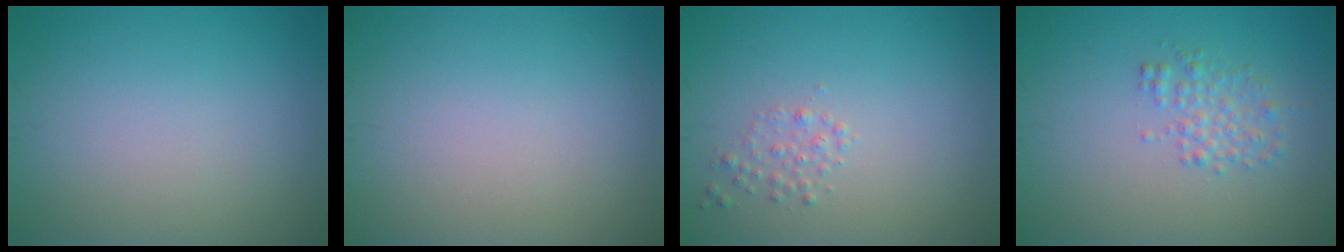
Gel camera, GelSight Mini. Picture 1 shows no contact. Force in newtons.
{"total": 0.0}
{"total": 1.1, "press": 1.1, "slide": 0.0}
{"total": 2.0, "press": 2.0, "slide": 0.0}